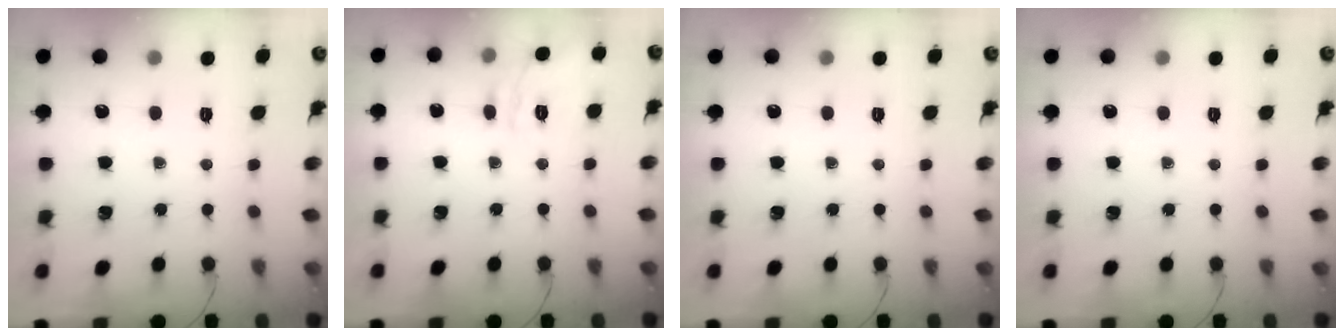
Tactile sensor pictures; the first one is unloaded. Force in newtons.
{"total": 5.7, "press": 5.7, "slide": 0.9}
{"total": 0.0}
{"total": 0.0}